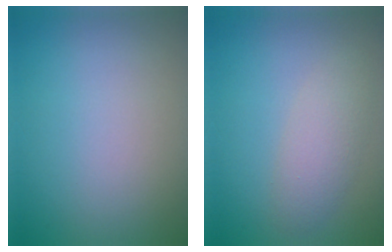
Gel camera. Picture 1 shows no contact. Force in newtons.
{"total": 2.8, "press": 2.8, "slide": 0.1}